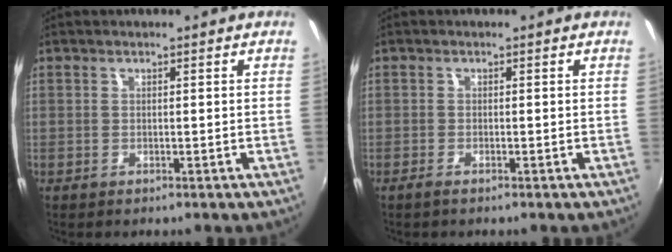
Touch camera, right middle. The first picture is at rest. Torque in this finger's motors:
{"motor_torque": [-0.23, -0.01, -0.02, -0.01]}